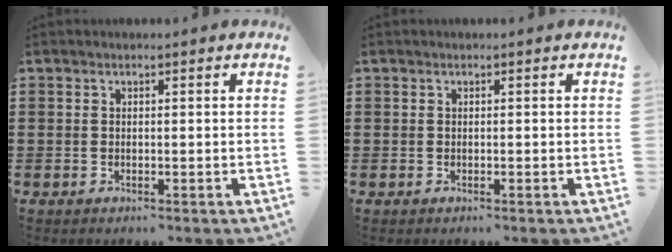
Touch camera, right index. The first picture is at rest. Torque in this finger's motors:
{"motor_torque": [0.02, 0.02, 0.00, 0.00]}